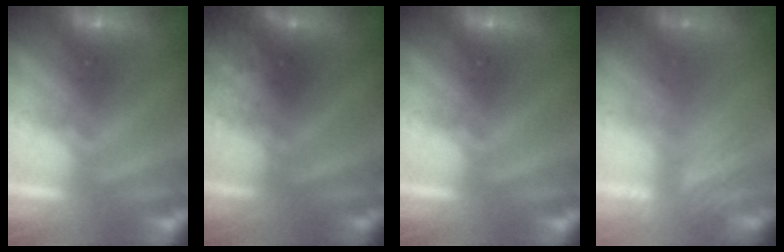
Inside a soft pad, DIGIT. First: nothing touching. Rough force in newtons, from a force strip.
{"total": 2.8}
{"total": 0.0}
{"total": 3.2}